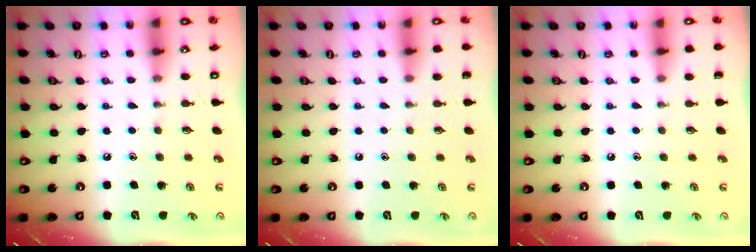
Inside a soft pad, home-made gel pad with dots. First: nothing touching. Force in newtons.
{"total": 0.0}
{"total": 0.0}